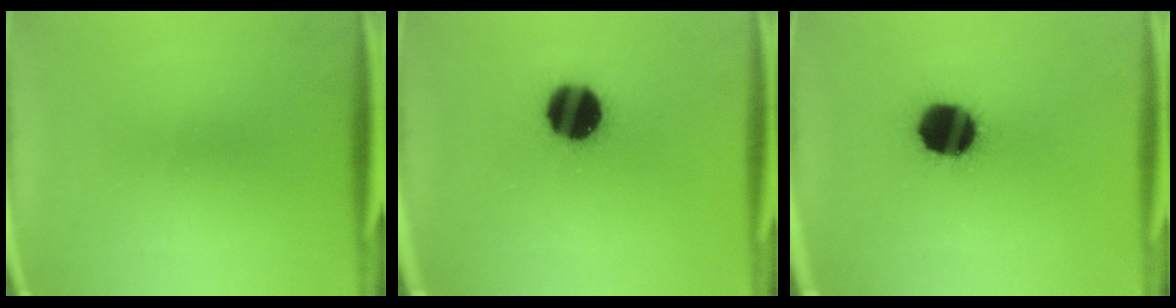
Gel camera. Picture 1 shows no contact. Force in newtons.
{"total": 15.3}
{"total": 16.2}